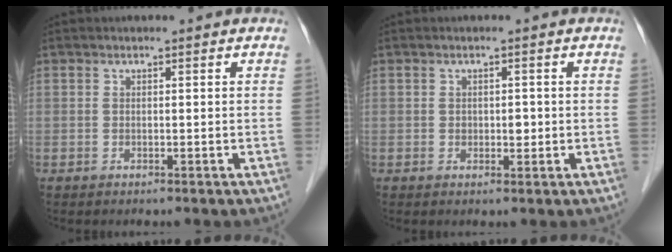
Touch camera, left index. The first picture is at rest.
{"total": 1.4, "force": [-0.3, 1.0, 0.9], "torque": [-0.013, -0.003, -0.002]}